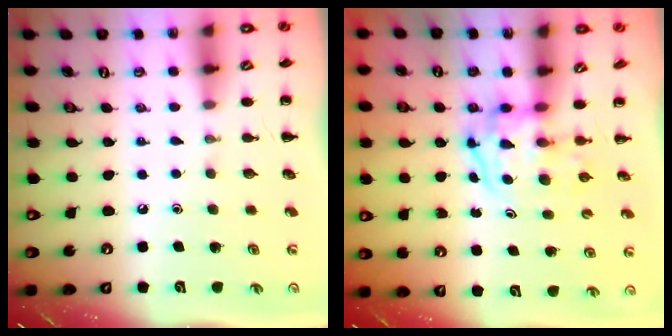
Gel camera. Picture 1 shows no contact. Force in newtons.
{"total": 3.7, "press": 3.6, "slide": 0.6}